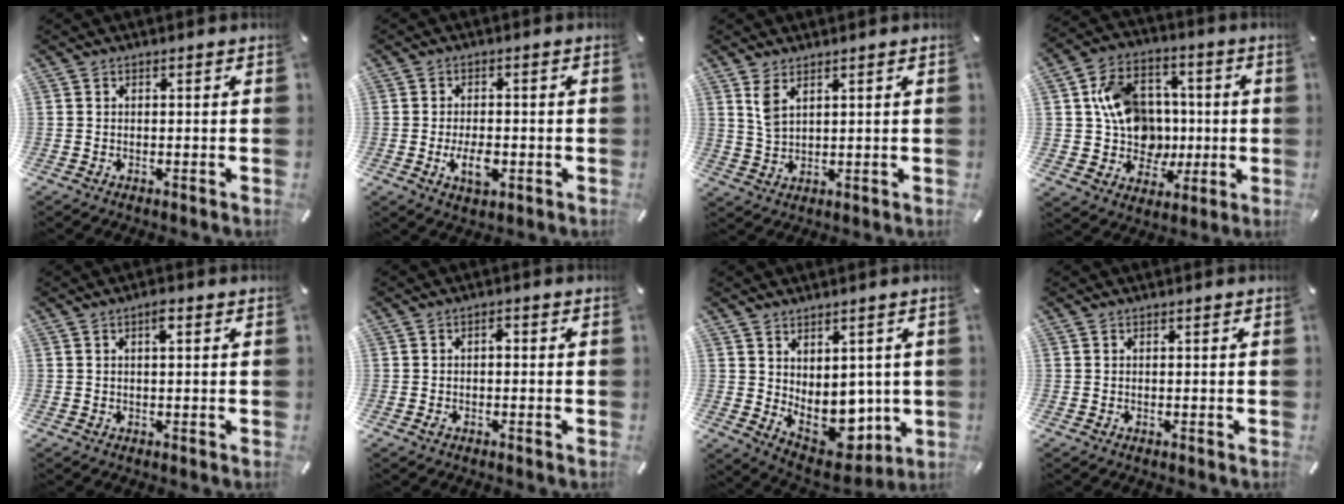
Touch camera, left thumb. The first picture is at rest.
{"total": 5.8, "force": [-1.6, 3.3, 4.5], "torque": [-0.093, -0.003, -0.032]}
{"total": 4.2, "force": [2.6, 1.9, 2.7], "torque": [-0.060, -0.001, 0.048]}
{"total": 15.1, "force": [1.0, 13.6, 6.5], "torque": [-0.104, 0.016, 0.040]}
{"total": 2.1, "force": [0.8, 0.6, 1.9], "torque": [-0.031, 0.002, 0.010]}
{"total": 1.5, "force": [-0.4, 0.8, 1.2], "torque": [-0.025, 0.006, -0.011]}
{"total": 9.0, "force": [0.1, 7.7, 4.8], "torque": [-0.047, -0.028, 0.018]}
{"total": 0.0}